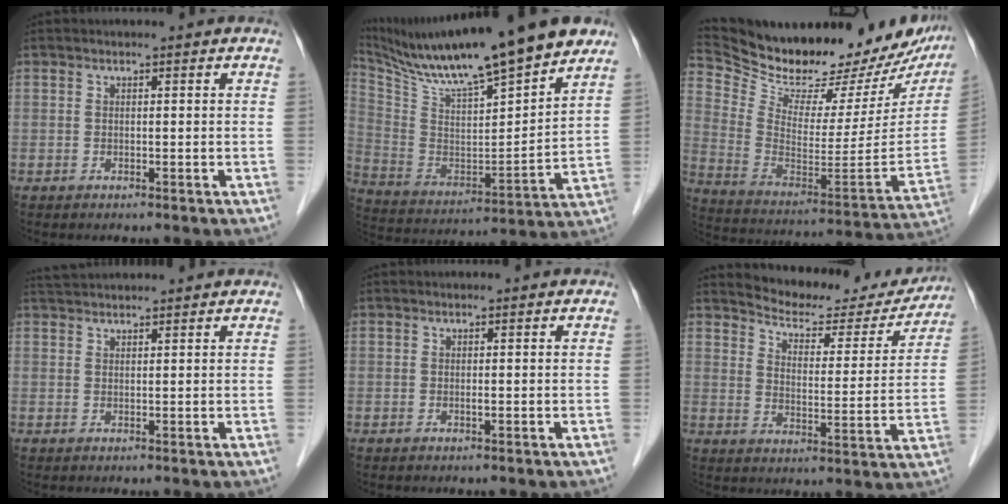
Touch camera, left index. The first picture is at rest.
{"total": 23.2, "force": [19.2, 2.1, 12.8], "torque": [-0.228, -0.007, 0.319]}
{"total": 28.2, "force": [24.5, 7.8, 11.6], "torque": [-0.203, -0.061, 0.352]}
{"total": 5.6, "force": [5.4, 0.4, 1.6], "torque": [-0.028, 0.040, 0.087]}
{"total": 0.0}
{"total": 15.3, "force": [14.5, 3.6, 3.0], "torque": [-0.033, -0.023, 0.184]}